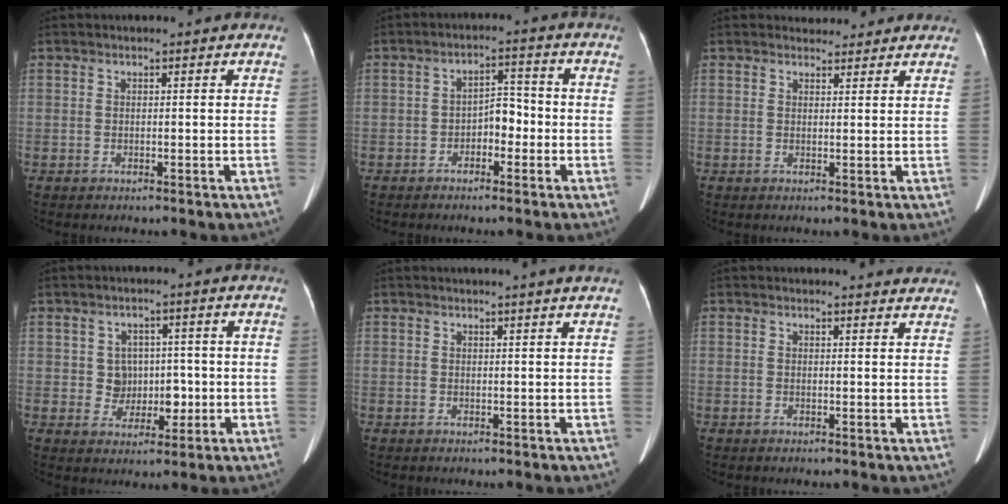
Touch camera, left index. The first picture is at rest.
{"total": 3.9, "force": [-1.6, 2.1, 2.9], "torque": [-0.045, 0.018, -0.028]}
{"total": 4.2, "force": [3.9, 1.5, 0.4], "torque": [-0.001, 0.013, 0.043]}
{"total": 4.5, "force": [0.1, 4.2, 1.7], "torque": [-0.021, 0.012, 0.008]}
{"total": 2.9, "force": [2.5, -0.8, 1.3], "torque": [-0.020, 0.003, 0.029]}
{"total": 6.8, "force": [6.6, 1.0, 1.1], "torque": [0.004, -0.005, 0.049]}